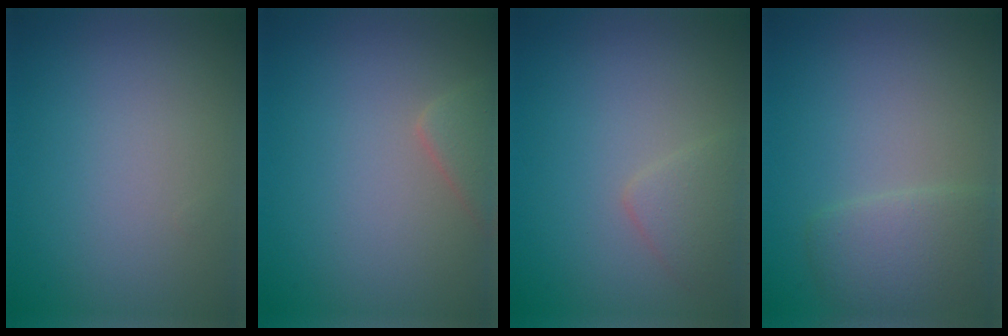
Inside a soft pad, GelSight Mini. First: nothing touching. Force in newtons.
{"total": 2.1, "press": 2.1, "slide": 0.1}
{"total": 1.9, "press": 1.9, "slide": 0.0}
{"total": 2.9, "press": 2.9, "slide": 0.1}